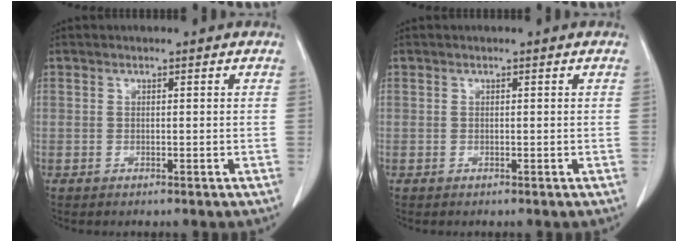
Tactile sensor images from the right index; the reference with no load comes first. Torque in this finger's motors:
{"motor_torque": [0.00, 0.00, 0.00, 0.00]}